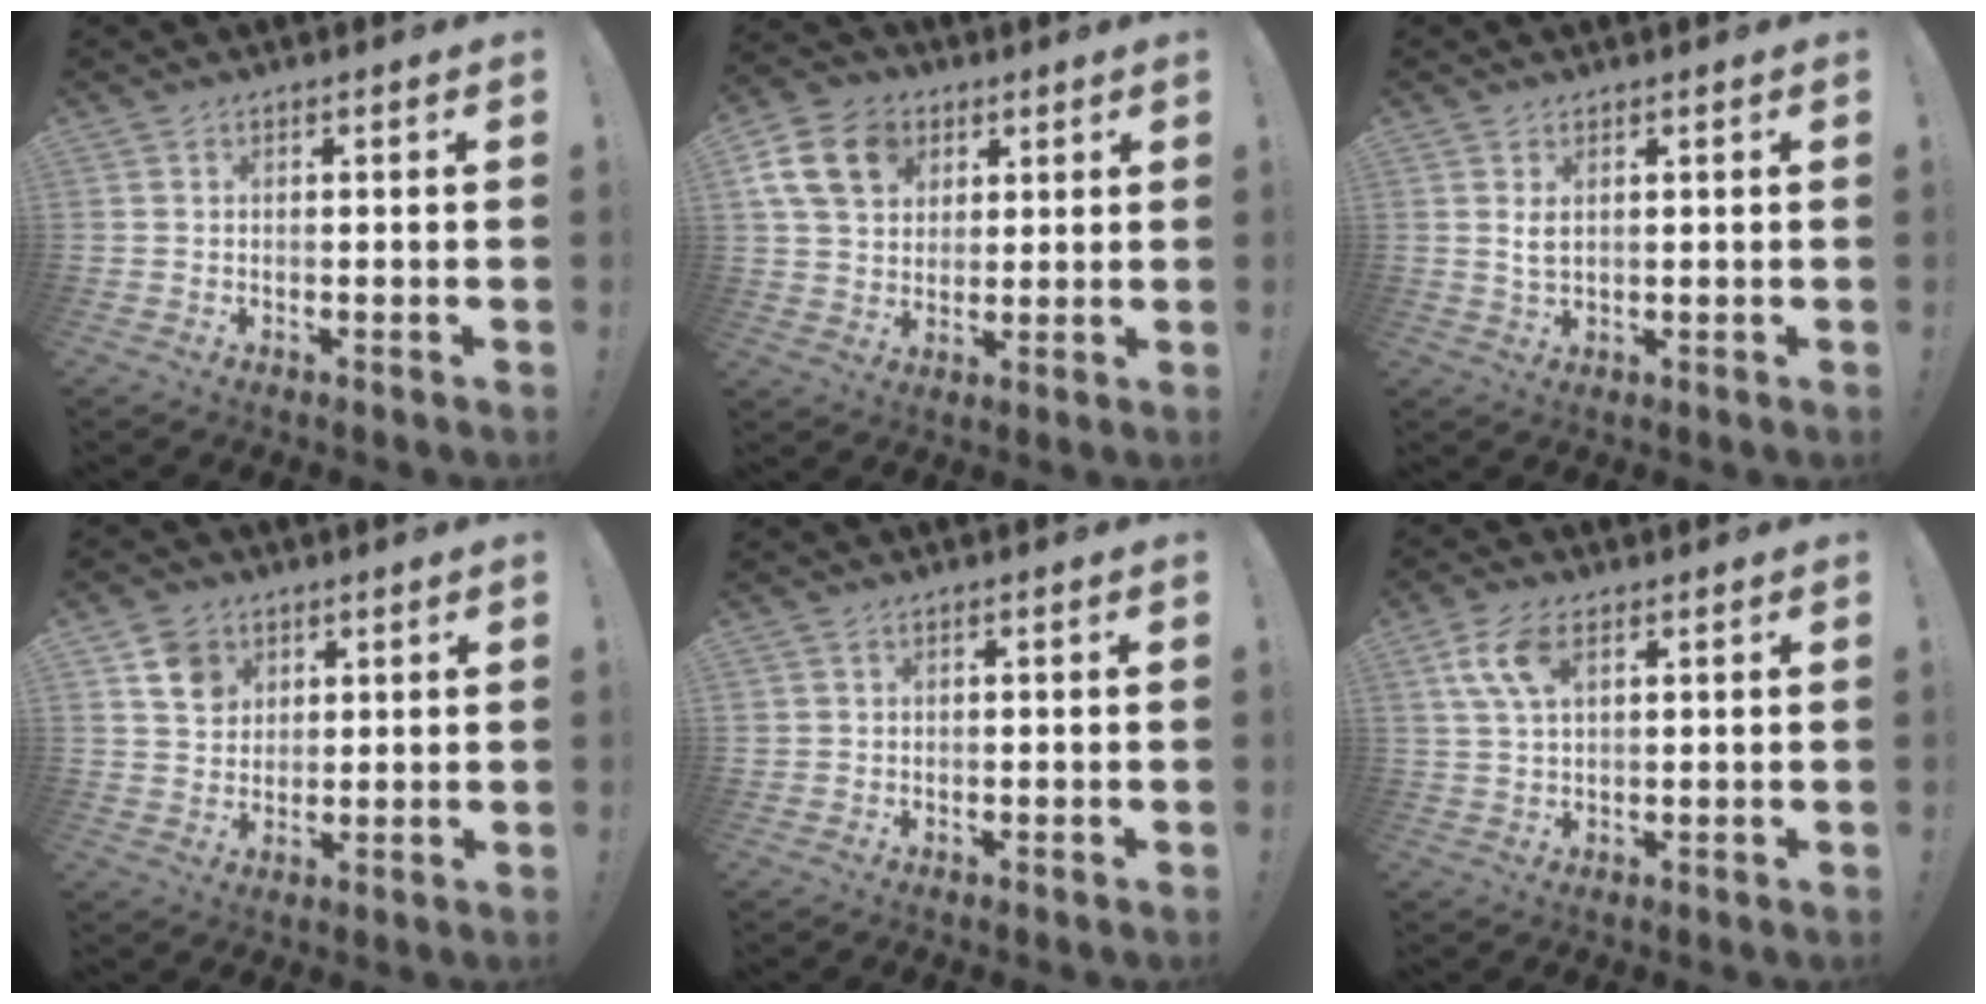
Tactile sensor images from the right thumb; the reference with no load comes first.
{"total": 15.6, "force": [5.7, 12.1, 8.1], "torque": [-0.129, -0.017, 0.115]}
{"total": 3.0, "force": [0.9, 1.4, 2.5], "torque": [-0.040, -0.002, 0.014]}
{"total": 8.2, "force": [4.3, 6.6, 2.4], "torque": [-0.025, -0.025, 0.085]}
{"total": 1.5, "force": [0.7, 1.4, 0.2], "torque": [0.005, -0.004, 0.012]}
{"total": 8.5, "force": [3.3, 4.3, 6.6], "torque": [-0.132, 0.000, 0.062]}